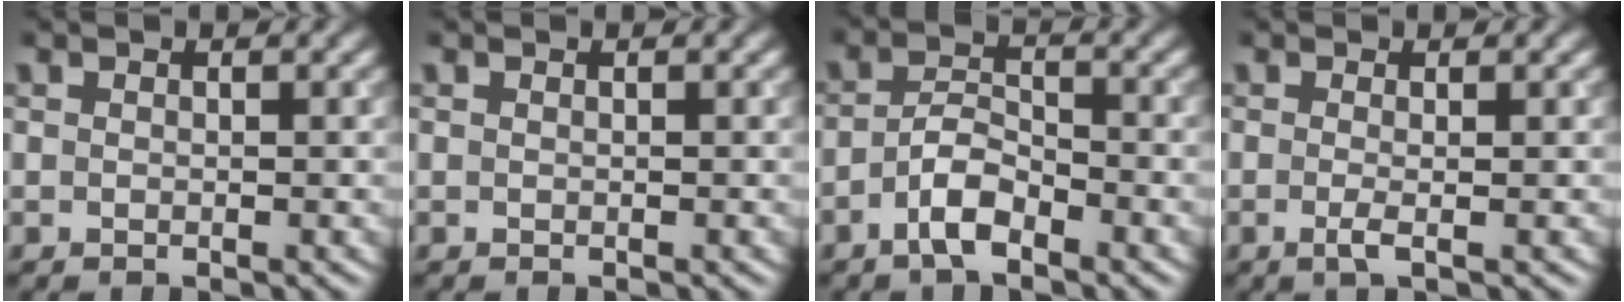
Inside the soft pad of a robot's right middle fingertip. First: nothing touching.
{"total": 0.0}
{"total": 3.3, "force": [-2.0, 1.1, 2.3], "torque": [-0.047, 0.007, -0.045]}
{"total": 1.7, "force": [-0.3, 0.5, 1.6], "torque": [-0.028, -0.006, -0.009]}